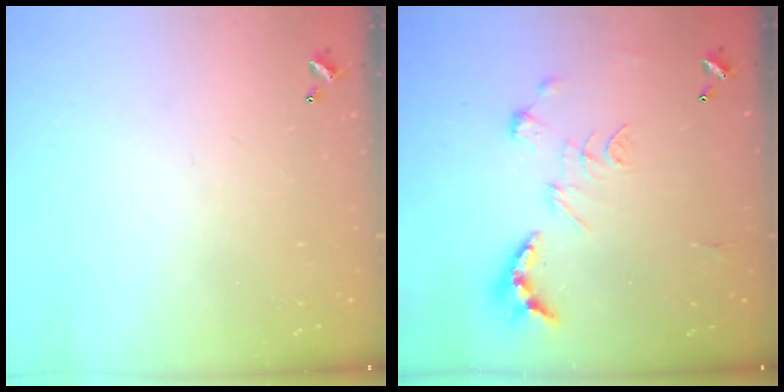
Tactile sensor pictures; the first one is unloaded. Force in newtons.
{"total": 2.5, "press": 2.0, "slide": 1.5}